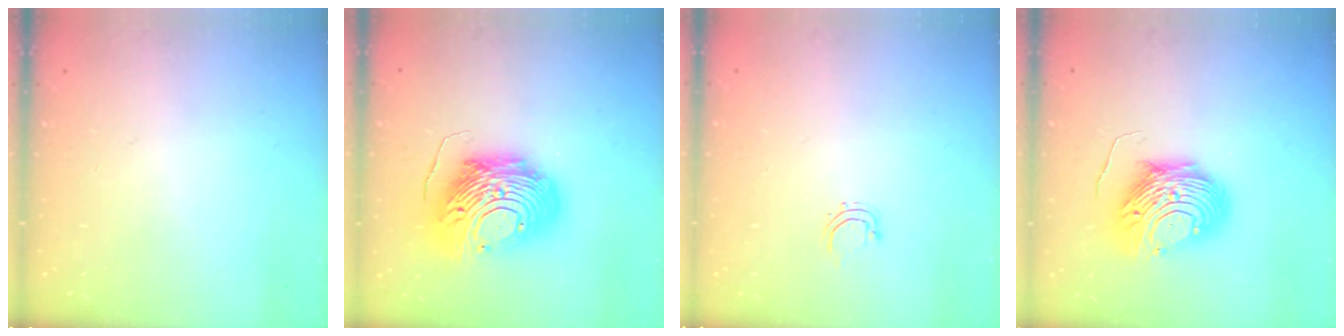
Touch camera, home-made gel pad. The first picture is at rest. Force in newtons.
{"total": 19.8, "press": 19.7, "slide": 1.9}
{"total": 2.8, "press": 2.7, "slide": 0.5}
{"total": 10.5, "press": 10.4, "slide": 1.0}